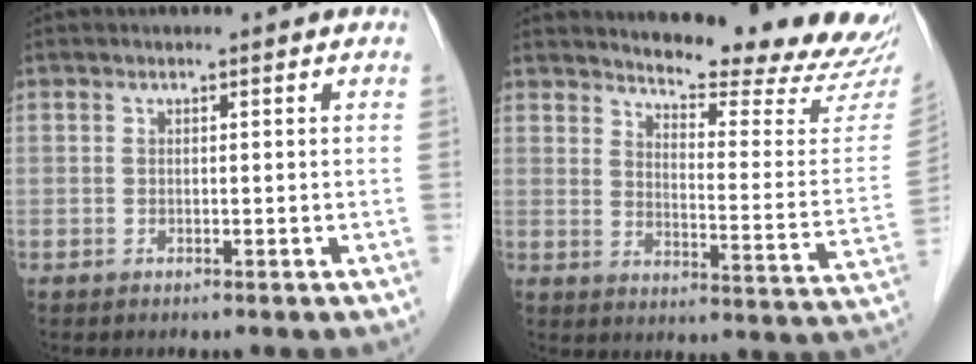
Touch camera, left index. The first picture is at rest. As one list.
[{"total": 18.8, "force": [17.9, 1.5, 5.6], "torque": [-0.073, -0.110, 0.207]}]